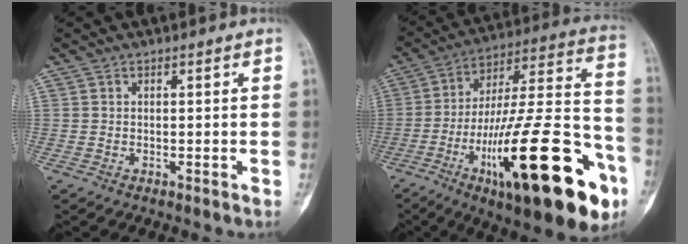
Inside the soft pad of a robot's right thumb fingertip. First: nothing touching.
{"total": 33.9, "force": [-14.2, 9.8, 29.2], "torque": [-0.416, 0.063, -0.212]}